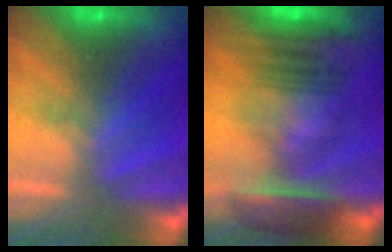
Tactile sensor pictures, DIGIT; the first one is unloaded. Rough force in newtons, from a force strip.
{"total": 7.3}